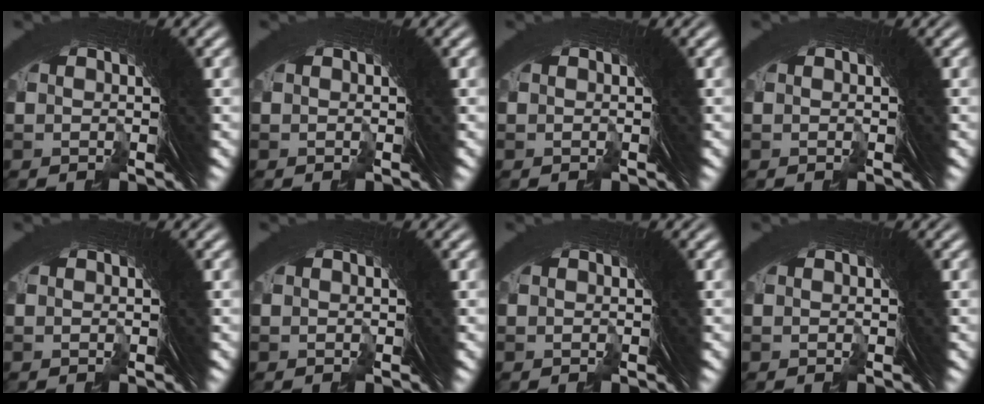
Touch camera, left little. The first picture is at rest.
{"total": 0.0}
{"total": 0.0}
{"total": 0.0}
{"total": 0.0}
{"total": 0.0}
{"total": 0.0}
{"total": 0.0}